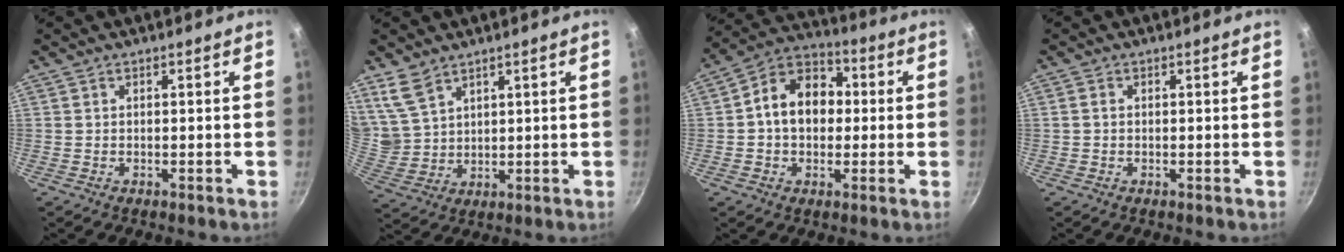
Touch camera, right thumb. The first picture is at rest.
{"total": 6.9, "force": [4.9, 4.0, 2.7], "torque": [-0.040, -0.018, 0.113]}
{"total": 12.7, "force": [0.7, 9.6, 8.2], "torque": [-0.094, 0.031, -0.009]}
{"total": 1.0, "force": [0.0, 0.8, 0.6], "torque": [-0.010, 0.005, -0.001]}